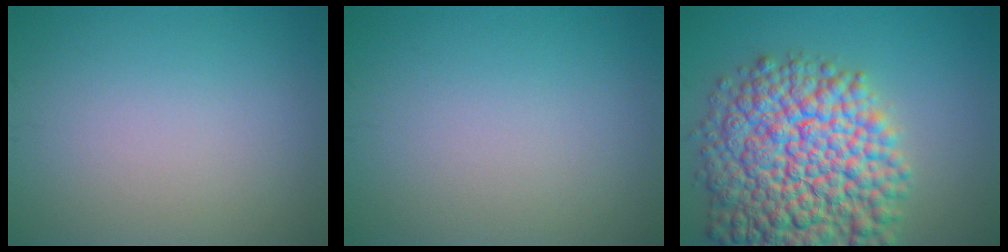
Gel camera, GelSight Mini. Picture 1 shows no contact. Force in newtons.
{"total": 0.0}
{"total": 14.7, "press": 14.7, "slide": 0.6}